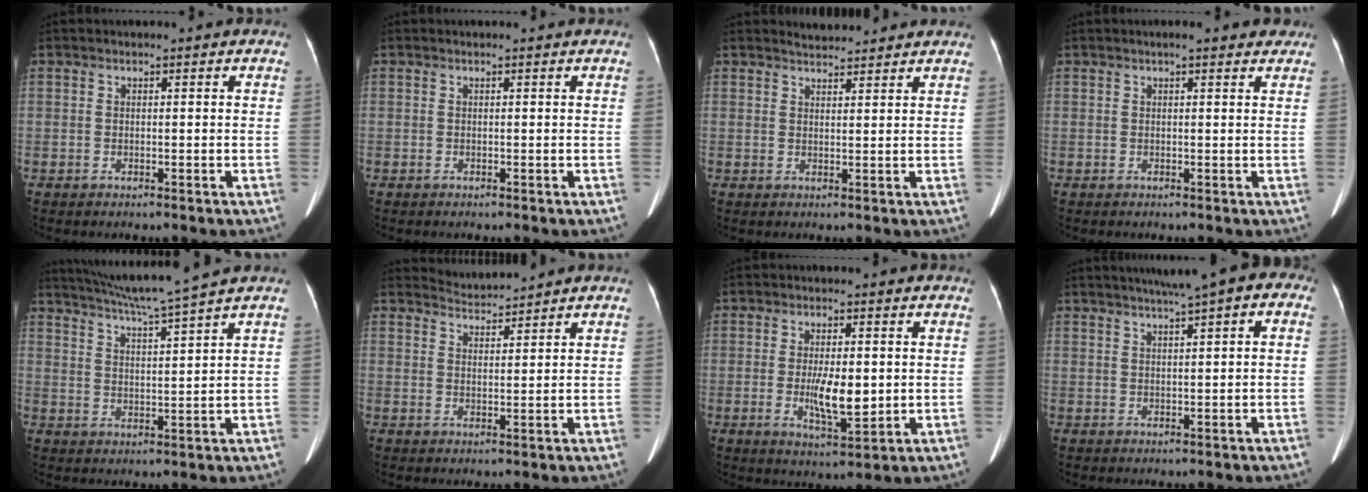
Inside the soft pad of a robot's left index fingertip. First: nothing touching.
{"total": 0.6, "force": [0.6, 0.1, 0.1], "torque": [-0.008, 0.010, 0.006]}
{"total": 3.9, "force": [3.8, 0.7, 0.6], "torque": [-0.014, 0.020, 0.055]}
{"total": 4.9, "force": [3.9, 1.2, 2.7], "torque": [-0.029, 0.016, 0.040]}
{"total": 10.2, "force": [8.9, -2.2, 4.6], "torque": [-0.082, -0.002, 0.146]}
{"total": 3.1, "force": [2.9, -0.6, -0.9], "torque": [0.007, 0.002, 0.061]}
{"total": 6.7, "force": [-0.5, 2.0, 6.4], "torque": [-0.120, -0.014, -0.006]}
{"total": 9.0, "force": [4.7, 1.8, 7.4], "torque": [-0.106, 0.036, 0.052]}